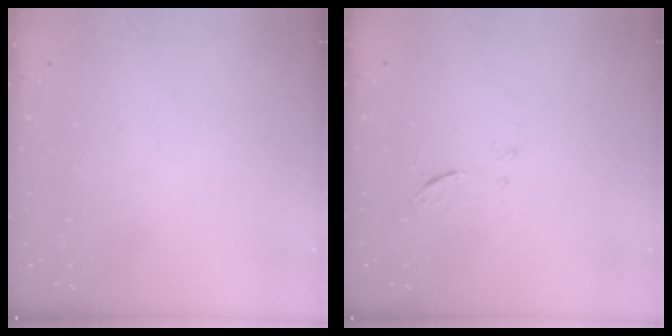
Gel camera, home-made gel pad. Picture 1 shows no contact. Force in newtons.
{"total": 4.2, "press": 4.1, "slide": 0.9}